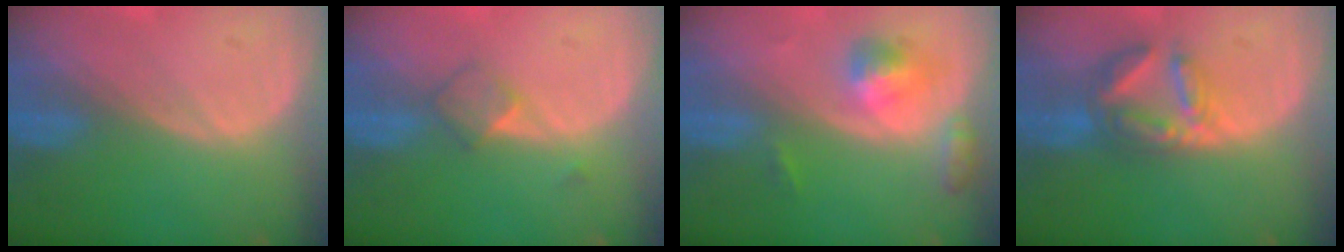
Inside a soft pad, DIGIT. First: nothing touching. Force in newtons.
{"total": 3.0, "press": 2.7, "slide": 1.2}
{"total": 5.1, "press": 4.8, "slide": 1.7}
{"total": 7.2, "press": 6.3, "slide": 3.5}